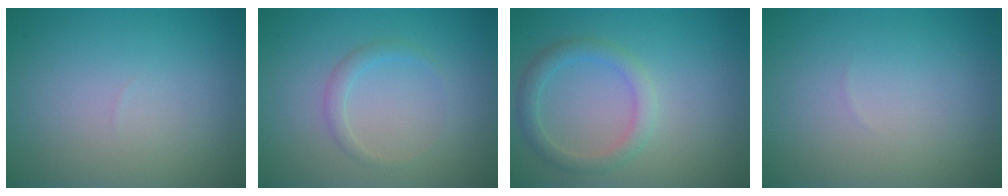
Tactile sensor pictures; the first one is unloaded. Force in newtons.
{"total": 1.3, "press": 1.3, "slide": 0.0}
{"total": 2.3, "press": 2.3, "slide": 0.1}
{"total": 0.0}